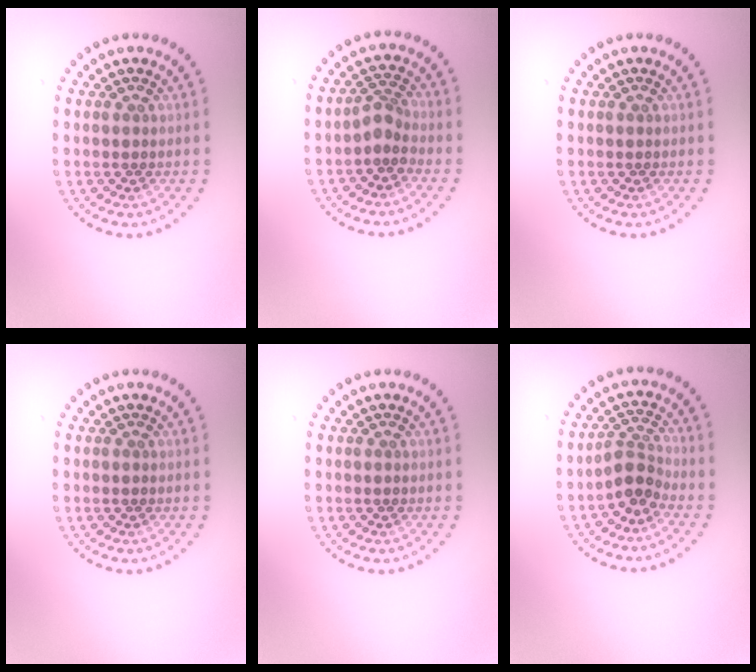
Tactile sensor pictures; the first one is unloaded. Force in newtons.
{"total": 1.9, "press": 1.3, "slide": 1.3}
{"total": 0.0}
{"total": 0.0}
{"total": 0.0}
{"total": 2.5, "press": 1.8, "slide": 1.7}